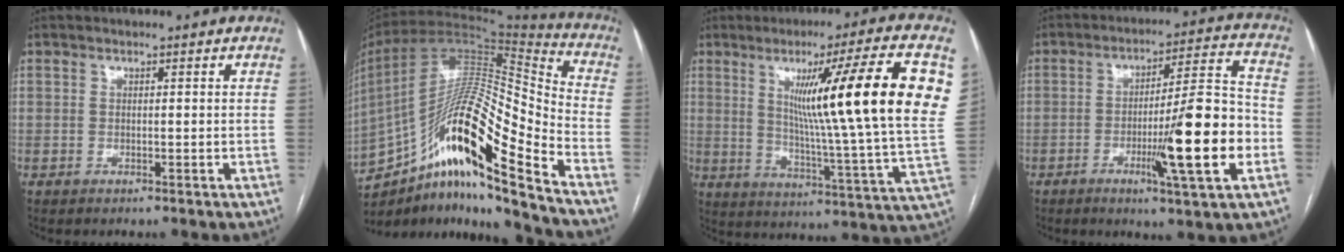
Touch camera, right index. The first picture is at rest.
{"total": 23.2, "force": [-14.3, 1.9, 18.1], "torque": [-0.330, 0.011, -0.254]}
{"total": 23.6, "force": [7.0, -1.2, 22.5], "torque": [-0.291, 0.001, 0.093]}
{"total": 15.6, "force": [-4.5, 0.0, 14.9], "torque": [-0.232, -0.007, -0.071]}